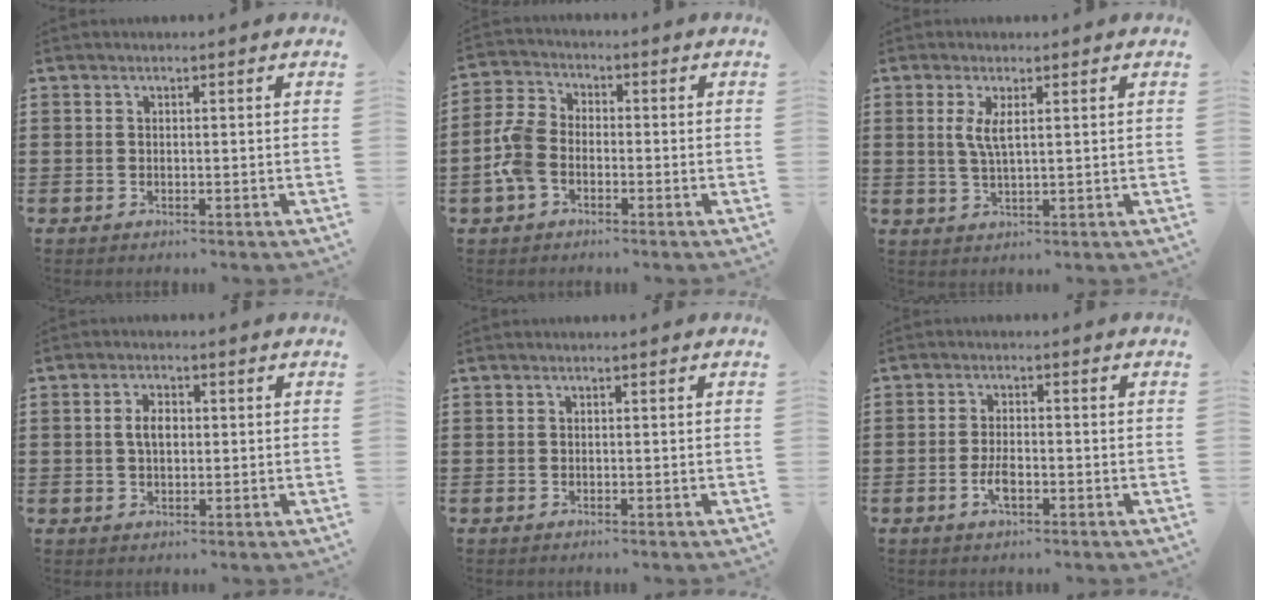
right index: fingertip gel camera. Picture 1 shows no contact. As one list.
[{"total": 6.3, "force": [-2.1, 4.1, 4.2], "torque": [-0.126, 0.000, -0.052]}, {"total": 3.4, "force": [1.0, 0.8, 3.2], "torque": [-0.066, 0.003, 0.016]}, {"total": 3.3, "force": [0.3, 1.8, 2.7], "torque": [-0.055, 0.008, 0.004]}, {"total": 0.0}, {"total": 3.3, "force": [-1.4, 1.1, 2.7], "torque": [-0.062, -0.004, -0.028]}]